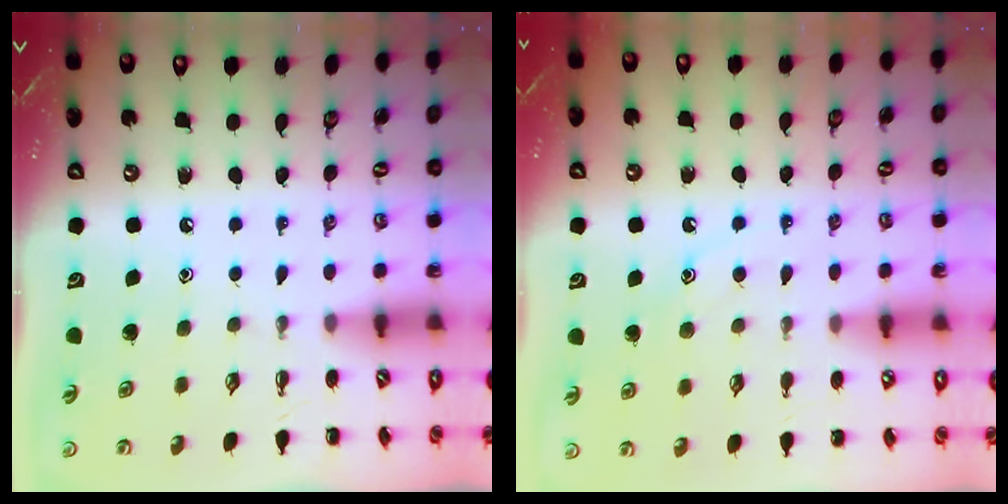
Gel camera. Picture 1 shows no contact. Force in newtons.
{"total": 10.2, "press": 10.1, "slide": 1.2}